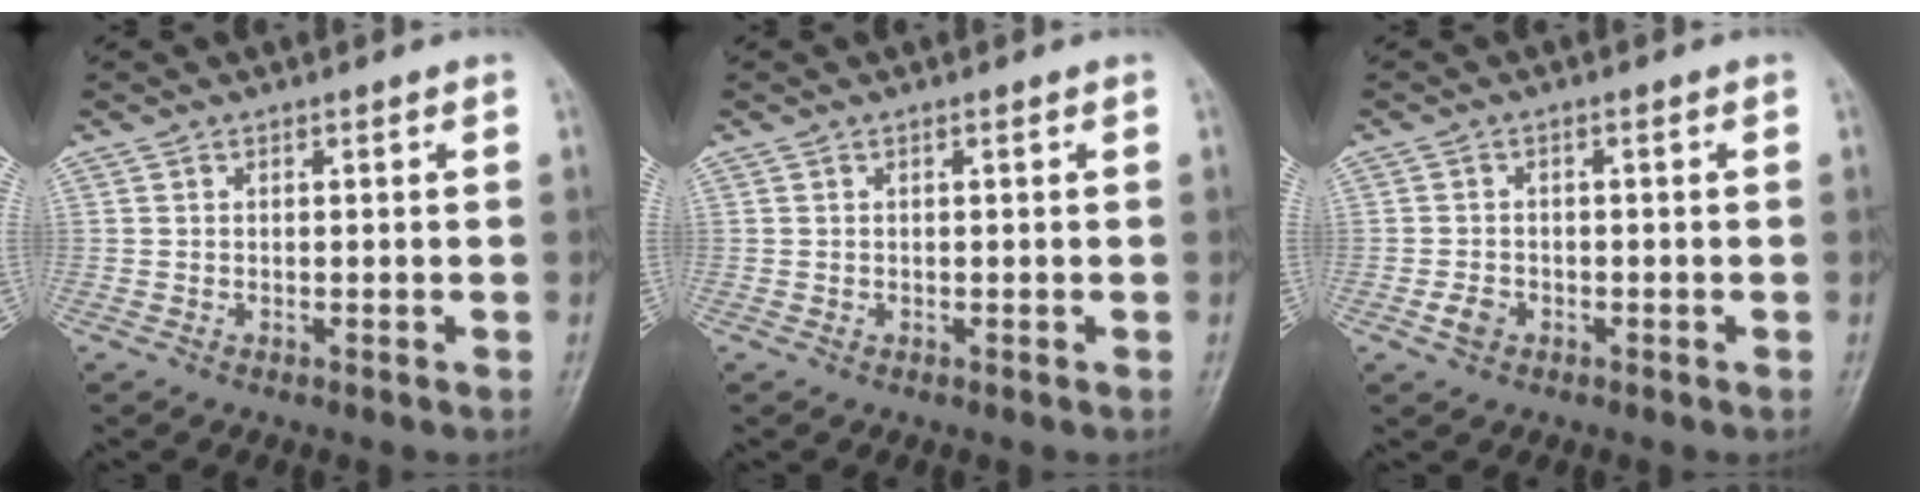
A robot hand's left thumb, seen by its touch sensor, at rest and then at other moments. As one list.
[{"total": 0.0}, {"total": 2.5, "force": [-1.1, 1.8, 1.3], "torque": [-0.022, 0.005, -0.021]}]